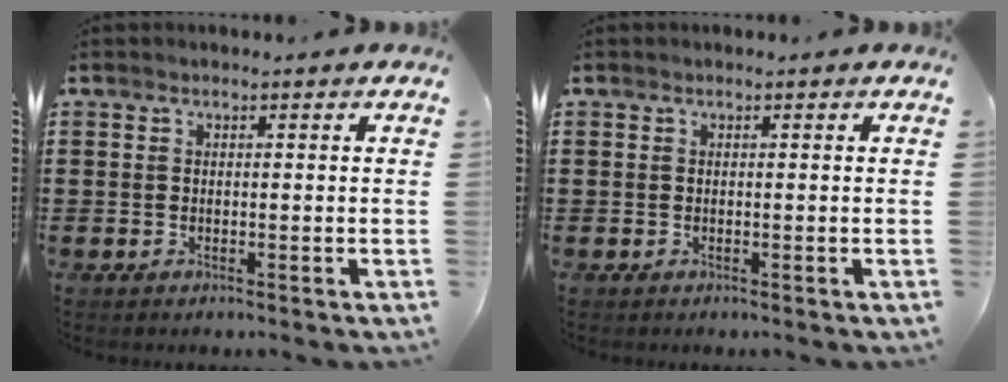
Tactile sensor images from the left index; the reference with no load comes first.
{"total": 0.0}